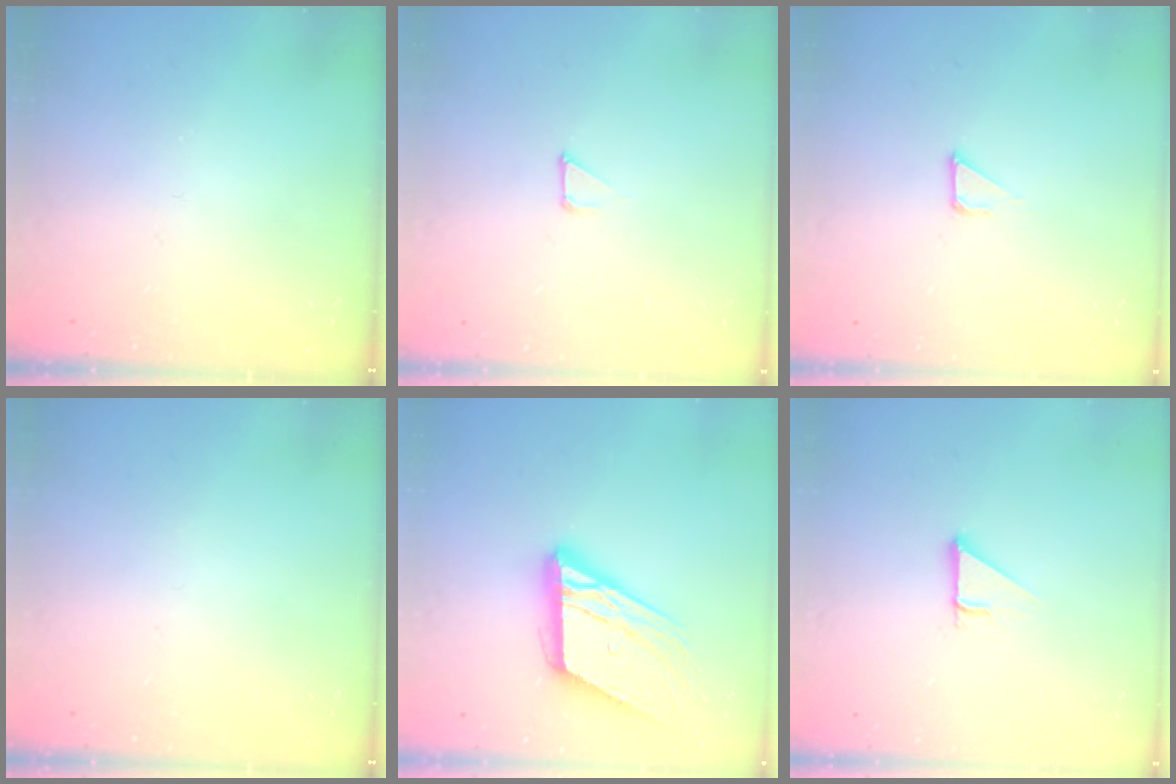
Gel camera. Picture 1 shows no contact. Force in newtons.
{"total": 1.7, "press": 1.7, "slide": 0.0}
{"total": 2.8, "press": 2.8, "slide": 0.1}
{"total": 0.0}
{"total": 17.6, "press": 17.4, "slide": 2.6}
{"total": 2.7, "press": 2.7, "slide": 0.3}